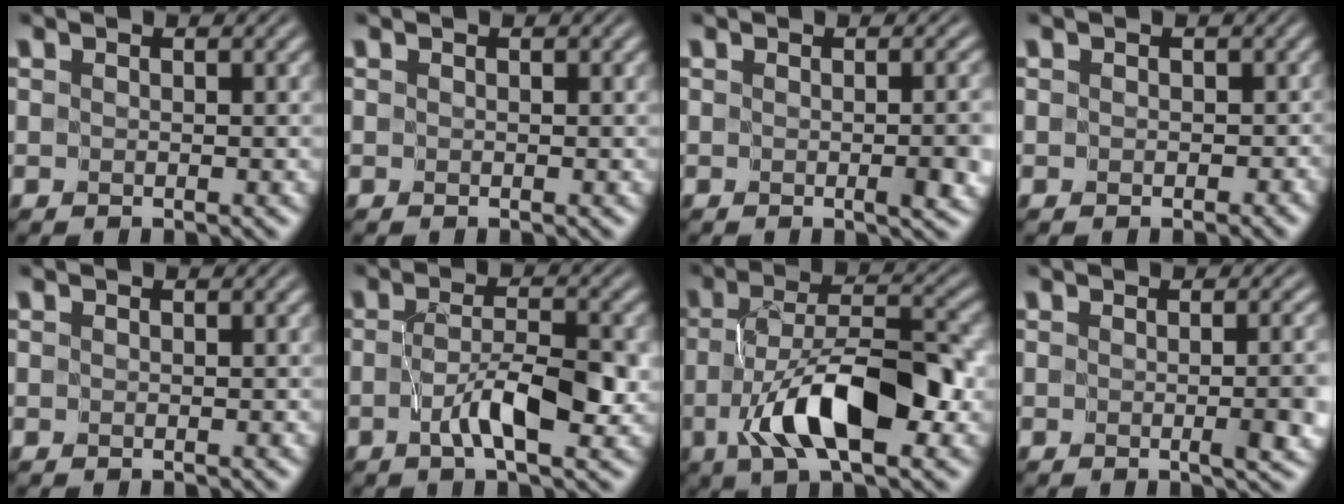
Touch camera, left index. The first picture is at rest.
{"total": 0.0}
{"total": 2.5, "force": [-0.5, 0.4, 2.4], "torque": [-0.033, -0.005, -0.004]}
{"total": 1.5, "force": [-0.1, 1.4, 0.5], "torque": [0.009, -0.001, 0.000]}
{"total": 0.0}
{"total": 4.6, "force": [-1.5, 1.1, 4.2], "torque": [-0.079, -0.001, -0.026]}
{"total": 9.4, "force": [-3.1, 3.6, 8.1], "torque": [-0.147, 0.002, -0.049]}
{"total": 3.4, "force": [-0.5, 0.6, 3.3], "torque": [-0.040, -0.005, -0.005]}